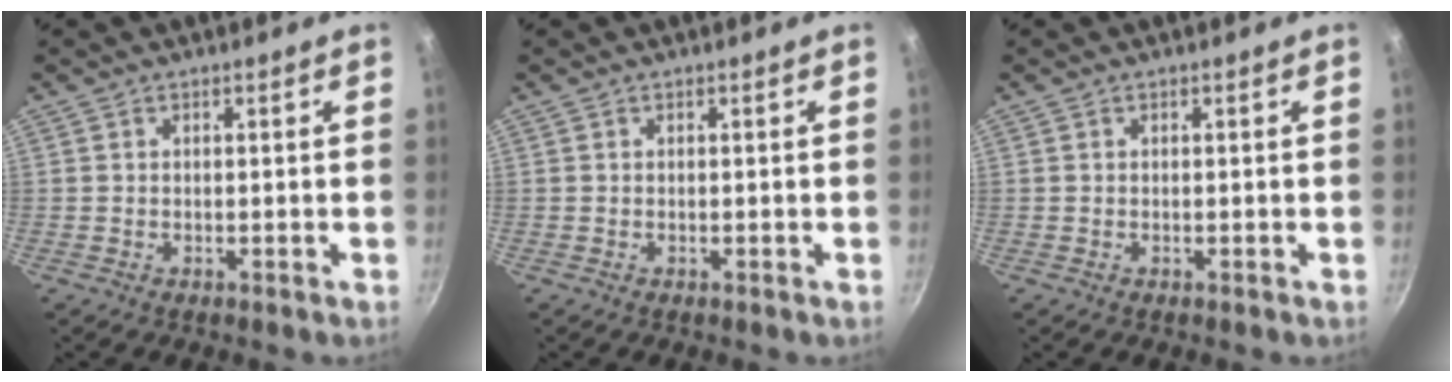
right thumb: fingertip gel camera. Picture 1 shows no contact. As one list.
[{"total": 0.0}, {"total": 0.0}]